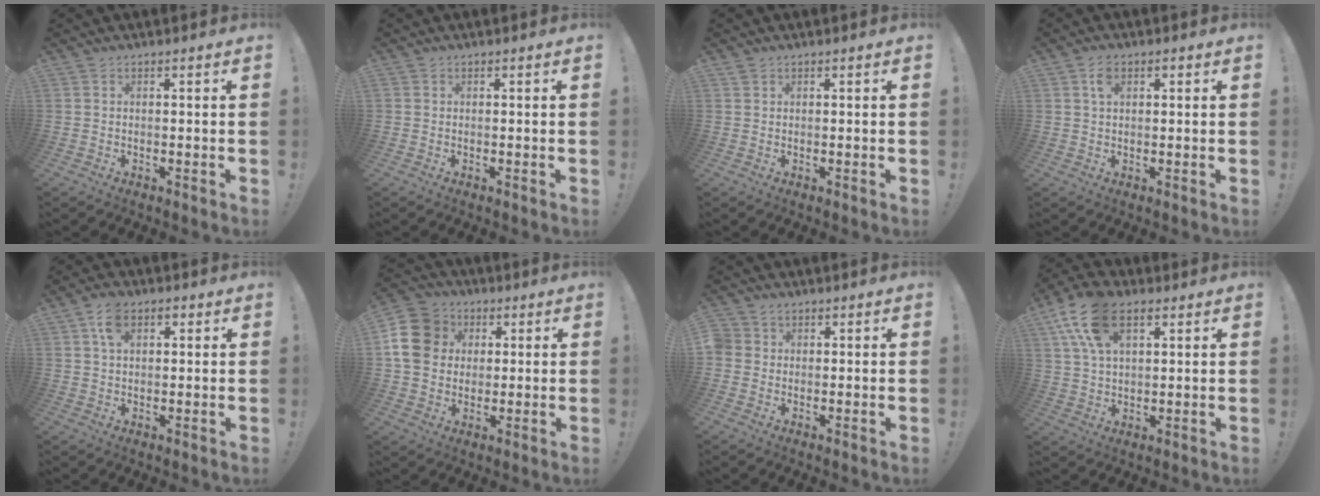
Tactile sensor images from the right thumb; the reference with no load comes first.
{"total": 0.0}
{"total": 0.7, "force": [0.6, 0.4, 0.1], "torque": [0.003, -0.002, 0.010]}
{"total": 3.6, "force": [1.3, 2.2, 2.5], "torque": [-0.032, 0.000, 0.018]}
{"total": 6.5, "force": [2.5, 4.2, 4.3], "torque": [-0.069, 0.005, 0.045]}
{"total": 13.5, "force": [2.3, 11.7, 6.2], "torque": [-0.092, 0.002, 0.051]}
{"total": 2.7, "force": [0.8, 2.5, 0.8], "torque": [-0.021, 0.007, 0.019]}
{"total": 13.8, "force": [6.4, 7.7, 9.5], "torque": [-0.186, -0.016, 0.115]}